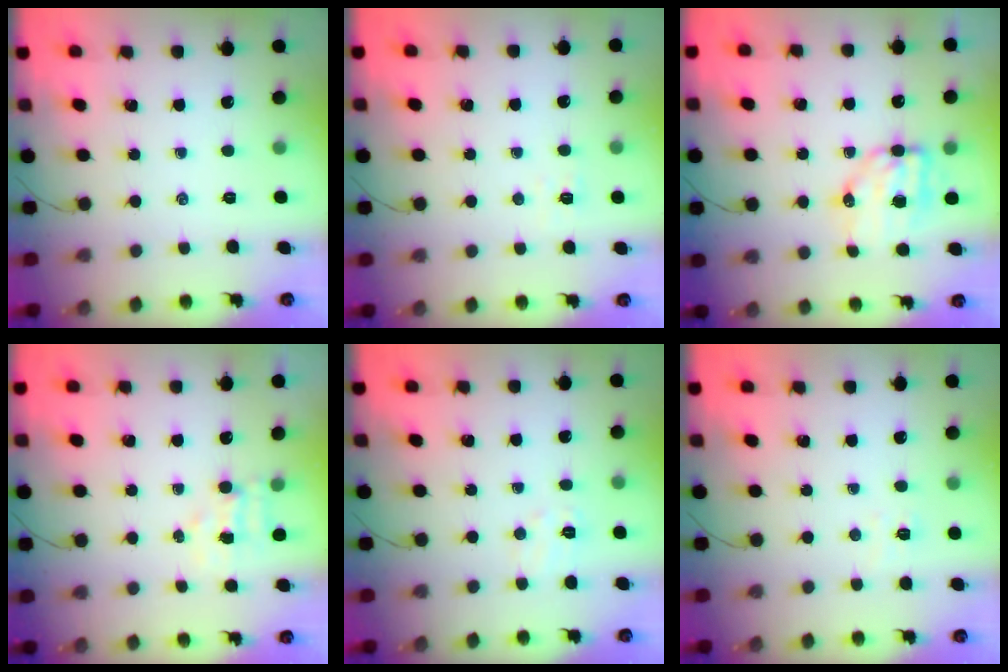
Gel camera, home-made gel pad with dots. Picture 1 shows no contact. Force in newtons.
{"total": 2.8, "press": 2.7, "slide": 0.8}
{"total": 7.9, "press": 7.8, "slide": 1.3}
{"total": 3.8, "press": 3.7, "slide": 0.9}
{"total": 5.0, "press": 4.9, "slide": 1.1}
{"total": 4.1, "press": 3.9, "slide": 1.0}